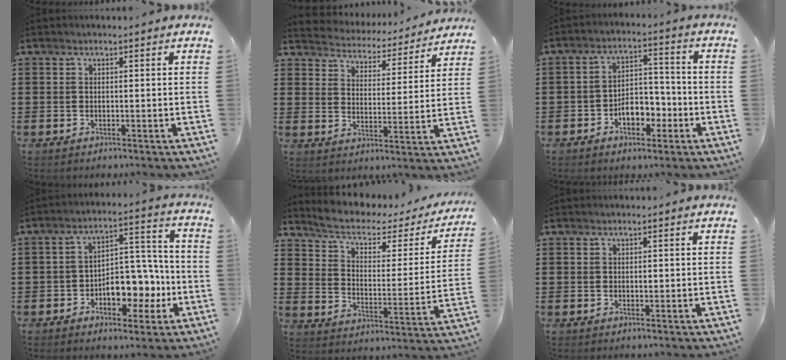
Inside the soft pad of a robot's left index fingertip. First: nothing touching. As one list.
[{"total": 3.8, "force": [3.8, 0.1, -0.4], "torque": [-0.019, -0.036, 0.058]}, {"total": 6.1, "force": [-2.7, 3.7, 4.0], "torque": [-0.055, 0.008, -0.055]}, {"total": 8.2, "force": [-2.9, 5.1, 5.8], "torque": [-0.084, 0.016, -0.053]}, {"total": 4.6, "force": [3.3, 2.1, 2.4], "torque": [-0.068, -0.021, 0.050]}, {"total": 0.6, "force": [0.1, 0.3, 0.4], "torque": [-0.010, 0.000, 0.002]}]